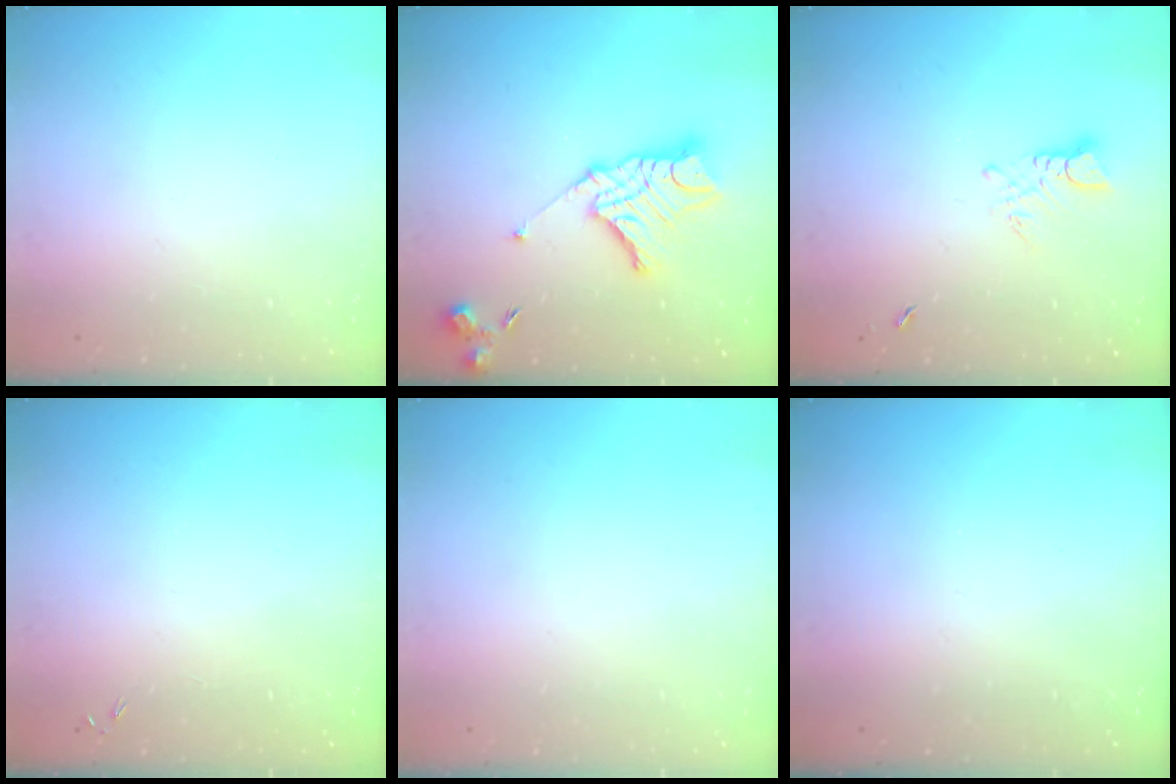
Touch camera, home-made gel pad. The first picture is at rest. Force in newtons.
{"total": 13.3, "press": 13.3, "slide": 1.2}
{"total": 3.0, "press": 2.9, "slide": 0.4}
{"total": 0.0}
{"total": 0.0}
{"total": 0.0}